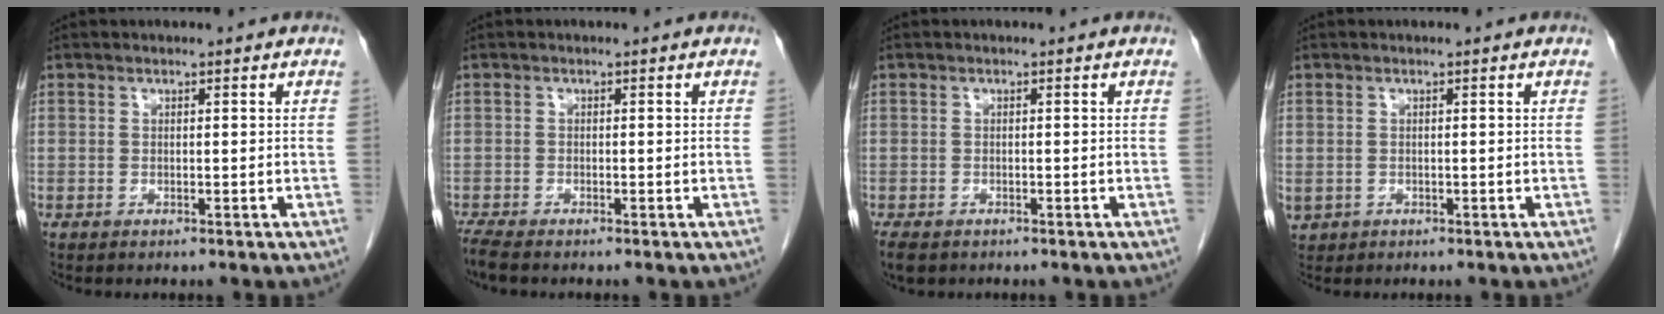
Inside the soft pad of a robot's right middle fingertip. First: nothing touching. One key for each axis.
{"total": 2.0, "fx": -1.8, "fy": 0.0, "fz": 0.8, "tx": -0.025, "ty": -0.009, "tz": -0.038}
{"total": 3.6, "fx": -2.6, "fy": 1.9, "fz": 1.6, "tx": -0.030, "ty": -0.007, "tz": -0.038}
{"total": 1.7, "fx": -0.2, "fy": 1.5, "fz": 0.8, "tx": -0.018, "ty": 0.000, "tz": 0.008}